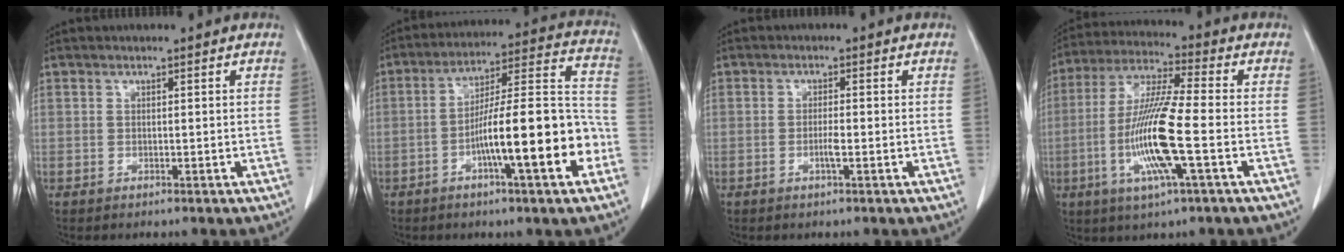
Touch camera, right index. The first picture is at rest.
{"total": 16.5, "force": [-5.4, 1.7, 15.5], "torque": [-0.236, 0.017, -0.081]}
{"total": 1.8, "force": [-0.5, 0.1, 1.7], "torque": [-0.031, 0.001, -0.007]}
{"total": 13.6, "force": [-3.2, 0.5, 13.2], "torque": [-0.268, -0.010, -0.065]}